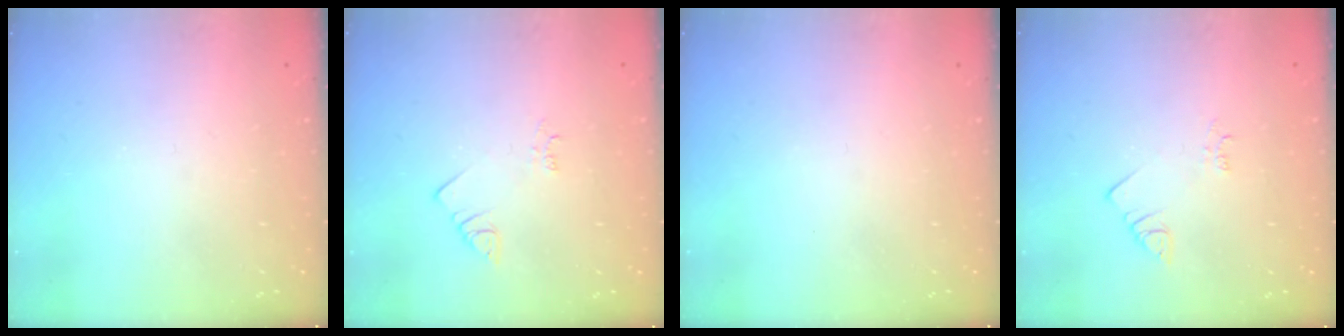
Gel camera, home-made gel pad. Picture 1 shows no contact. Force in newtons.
{"total": 2.5, "press": 2.5, "slide": 0.5}
{"total": 0.0}
{"total": 2.5, "press": 2.5, "slide": 0.5}